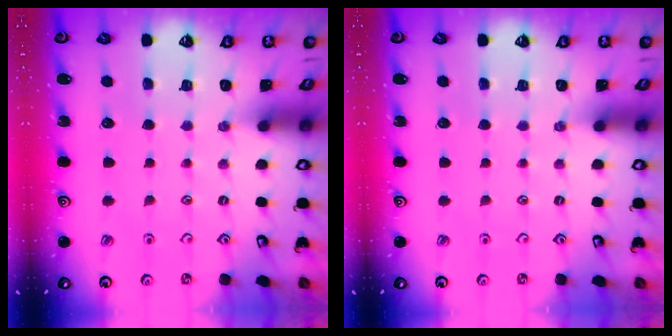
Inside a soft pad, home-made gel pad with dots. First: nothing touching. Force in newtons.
{"total": 0.0}